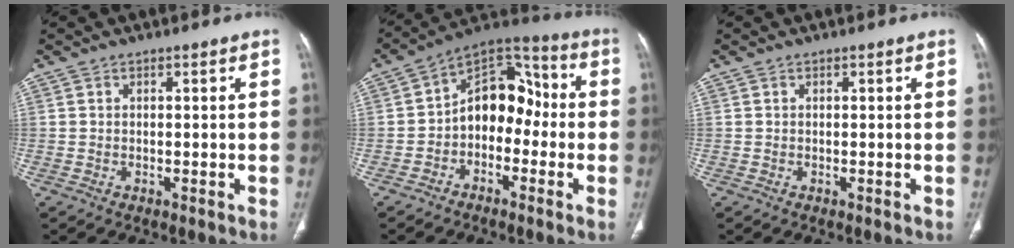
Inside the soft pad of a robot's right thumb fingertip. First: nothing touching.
{"total": 12.2, "force": [-1.9, 8.6, 8.5], "torque": [-0.091, 0.050, -0.050]}
{"total": 0.0}